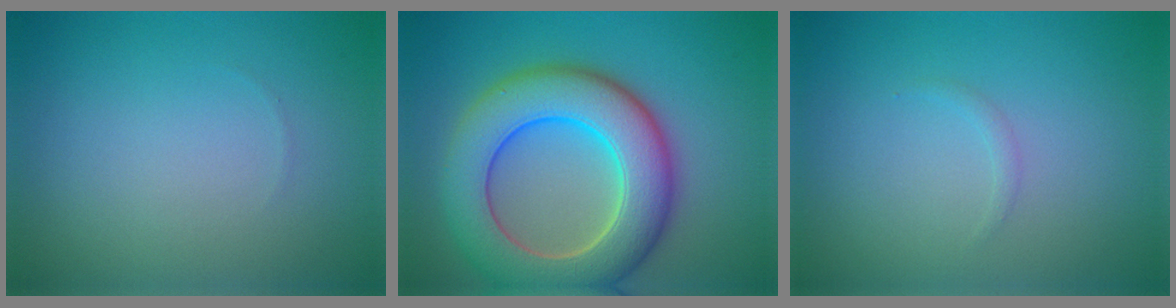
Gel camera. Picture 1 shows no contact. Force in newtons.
{"total": 10.3, "press": 10.3, "slide": 0.9}
{"total": 0.6, "press": 0.6, "slide": 0.1}